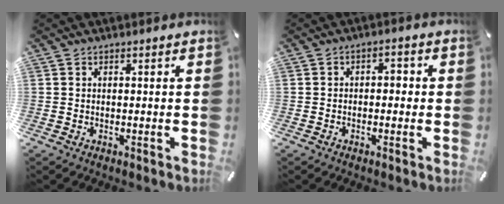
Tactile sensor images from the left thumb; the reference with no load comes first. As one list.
[{"total": 2.4, "force": [-0.8, 1.4, 1.8], "torque": [-0.034, 0.011, -0.018]}]